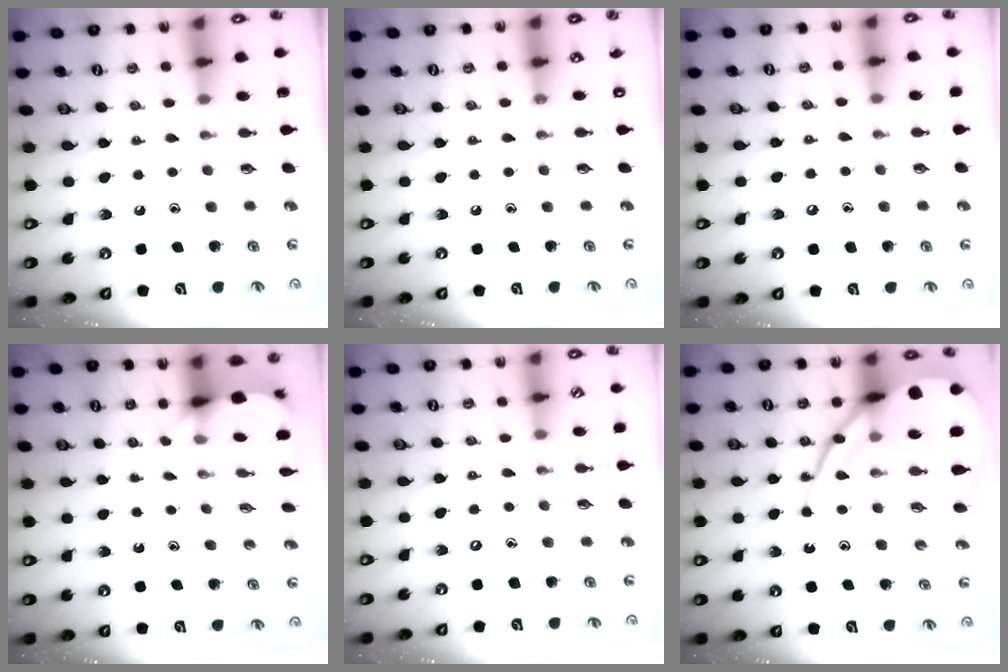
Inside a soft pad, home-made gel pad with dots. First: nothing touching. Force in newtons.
{"total": 3.3, "press": 3.2, "slide": 0.5}
{"total": 4.9, "press": 4.8, "slide": 0.6}
{"total": 5.1, "press": 5.1, "slide": 0.3}
{"total": 3.6, "press": 3.6, "slide": 0.6}
{"total": 15.3, "press": 15.2, "slide": 1.6}